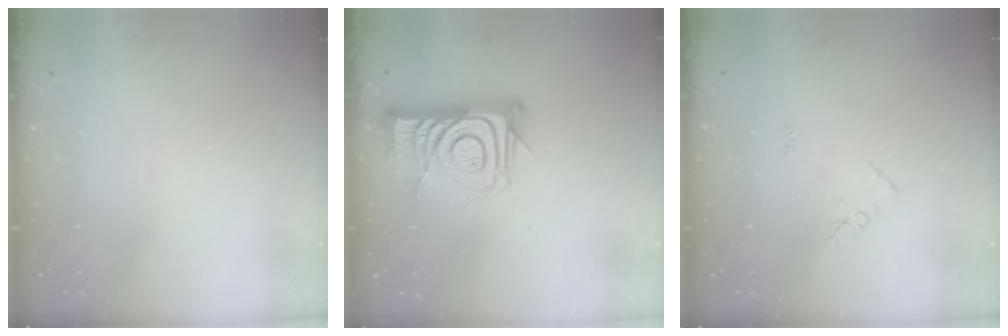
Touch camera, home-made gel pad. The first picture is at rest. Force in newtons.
{"total": 14.6, "press": 14.6, "slide": 1.0}
{"total": 4.3, "press": 4.3, "slide": 0.5}